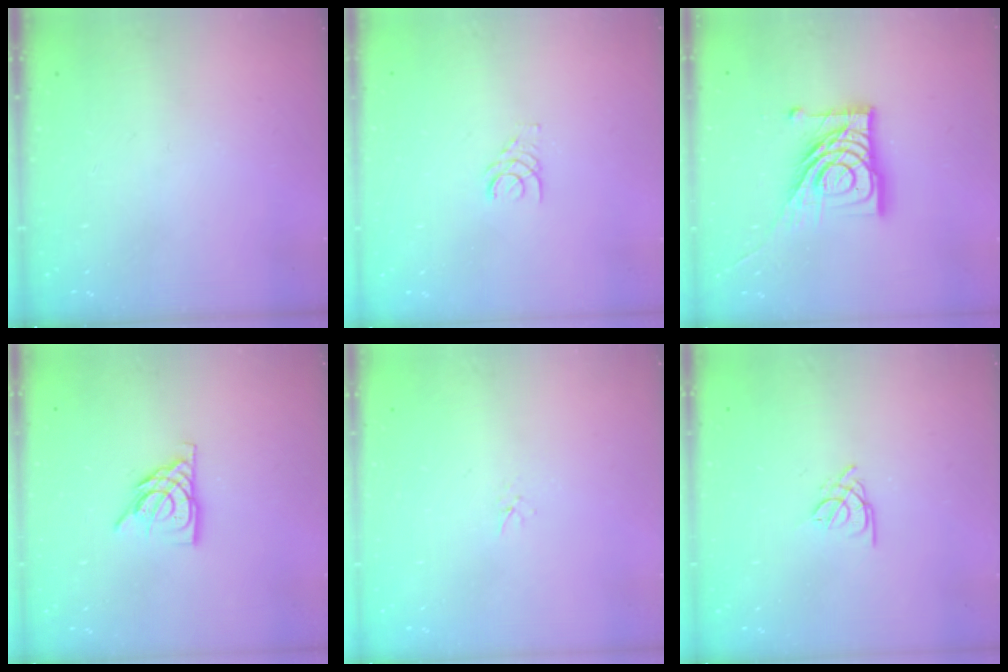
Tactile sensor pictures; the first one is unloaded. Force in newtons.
{"total": 1.7, "press": 1.7, "slide": 0.2}
{"total": 17.8, "press": 17.7, "slide": 2.0}
{"total": 9.0, "press": 9.0, "slide": 0.6}
{"total": 1.6, "press": 1.6, "slide": 0.2}
{"total": 2.7, "press": 2.6, "slide": 0.5}